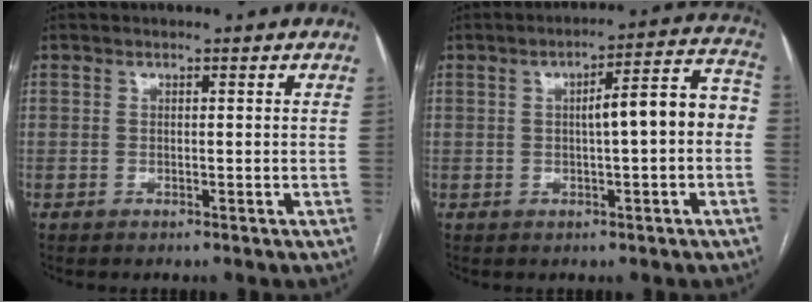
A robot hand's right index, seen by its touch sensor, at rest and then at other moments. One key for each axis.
{"total": 9.1, "fx": -0.3, "fy": 1.3, "fz": 9.0, "tx": -0.120, "ty": 0.037, "tz": -0.005}